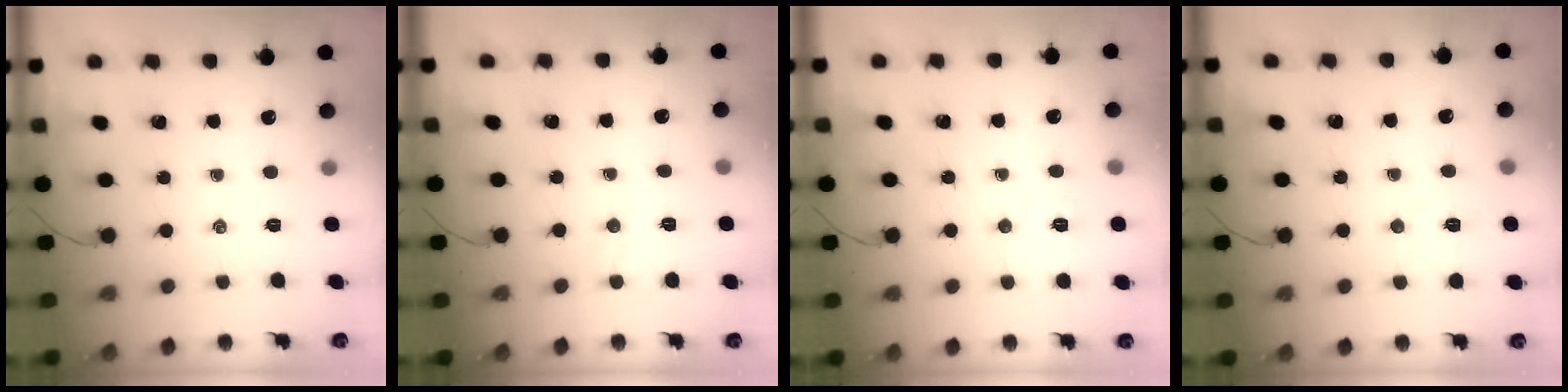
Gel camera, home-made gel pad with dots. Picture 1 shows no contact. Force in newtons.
{"total": 3.7, "press": 3.6, "slide": 0.9}
{"total": 6.0, "press": 5.9, "slide": 1.4}
{"total": 5.3, "press": 5.1, "slide": 1.2}